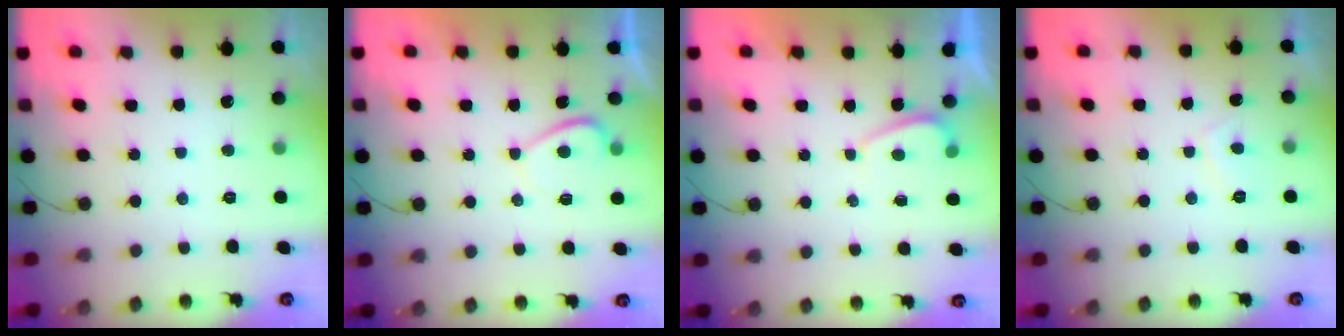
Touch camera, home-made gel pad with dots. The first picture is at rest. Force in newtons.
{"total": 2.9, "press": 2.8, "slide": 0.6}
{"total": 0.6, "press": 0.4, "slide": 0.5}
{"total": 1.5, "press": 1.3, "slide": 0.7}